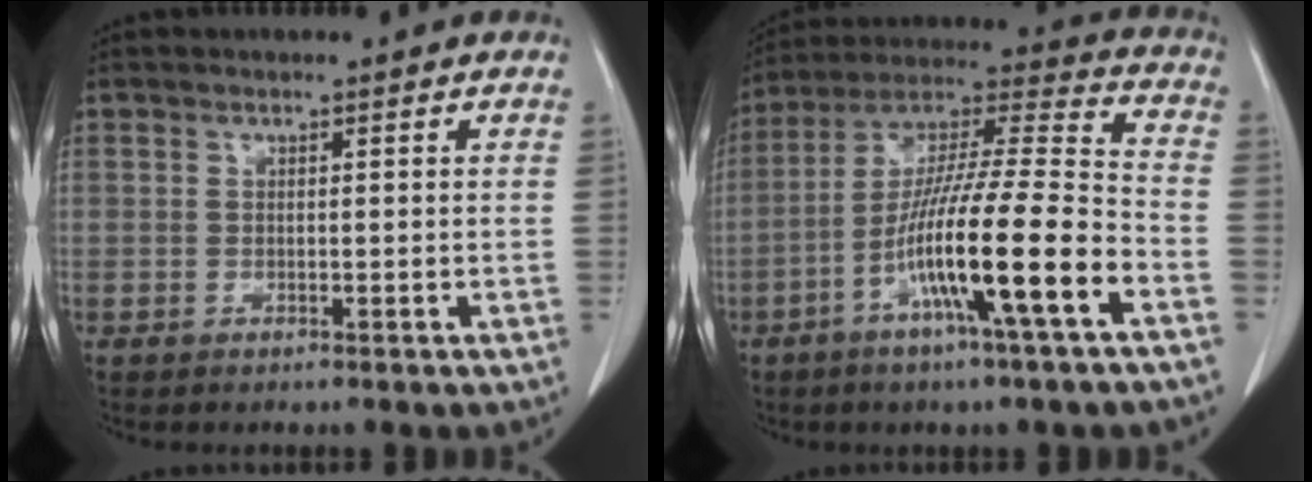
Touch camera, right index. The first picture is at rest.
{"total": 18.4, "force": [-7.2, 0.0, 16.9], "torque": [-0.307, -0.008, -0.131]}